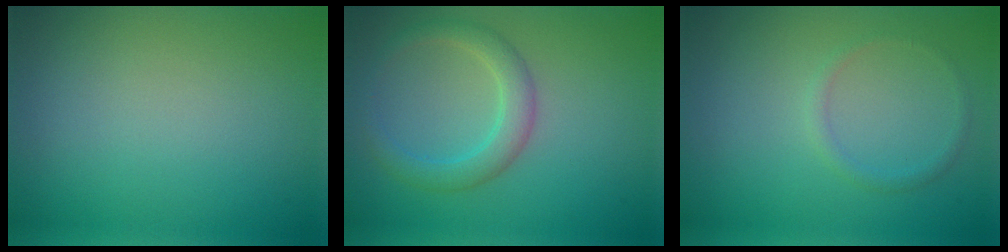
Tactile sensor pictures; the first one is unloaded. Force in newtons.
{"total": 2.9, "press": 2.9, "slide": 0.2}
{"total": 0.9, "press": 0.9, "slide": 0.1}